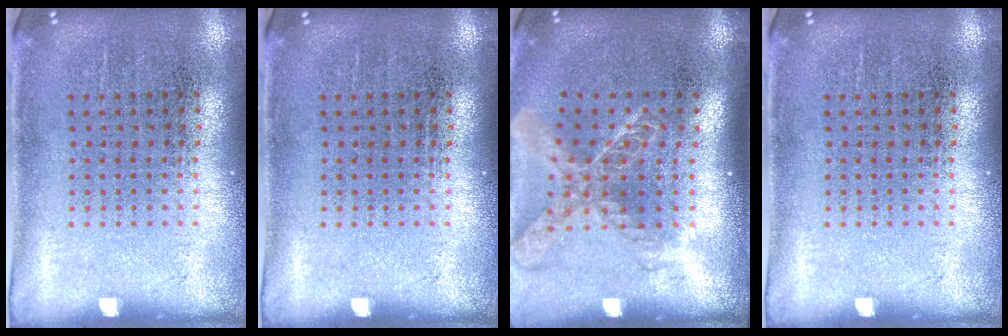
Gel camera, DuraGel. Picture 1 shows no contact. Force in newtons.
{"total": 0.0}
{"total": 1.9, "press": 1.5, "slide": 1.3}
{"total": 0.0}